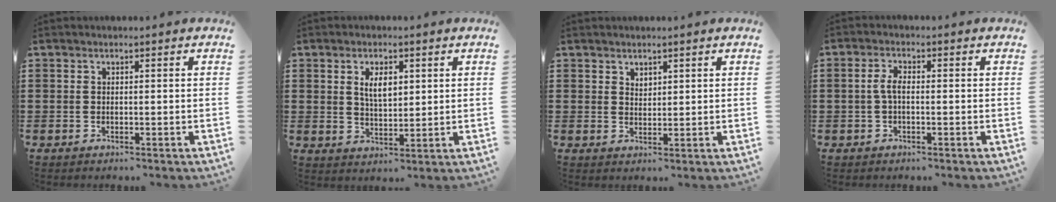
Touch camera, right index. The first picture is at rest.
{"total": 4.3, "force": [1.5, 2.0, 3.5], "torque": [-0.068, 0.004, 0.024]}
{"total": 1.6, "force": [1.4, 0.8, 0.1], "torque": [-0.005, 0.002, 0.028]}
{"total": 2.9, "force": [-0.4, 1.1, 2.6], "torque": [-0.064, -0.002, -0.013]}